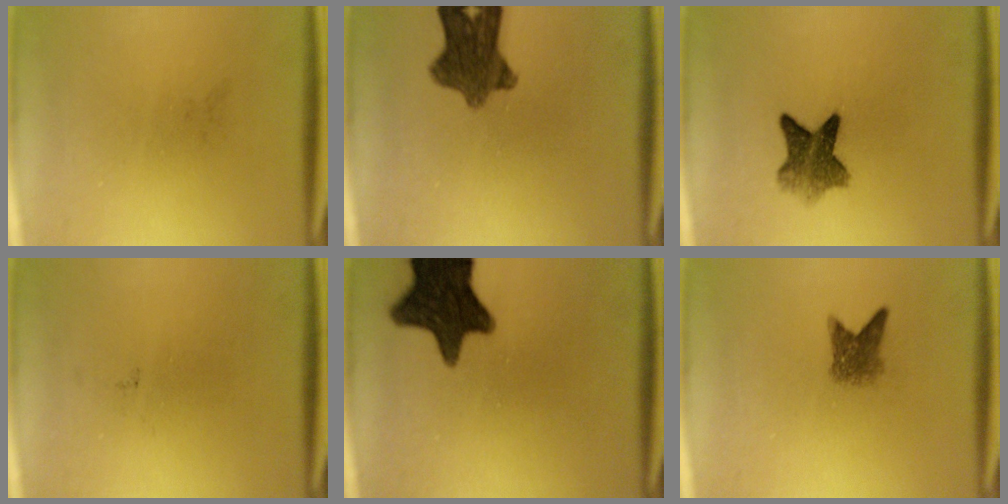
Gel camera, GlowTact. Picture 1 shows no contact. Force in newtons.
{"total": 9.3}
{"total": 6.4}
{"total": 0.0}
{"total": 14.8}
{"total": 3.0}